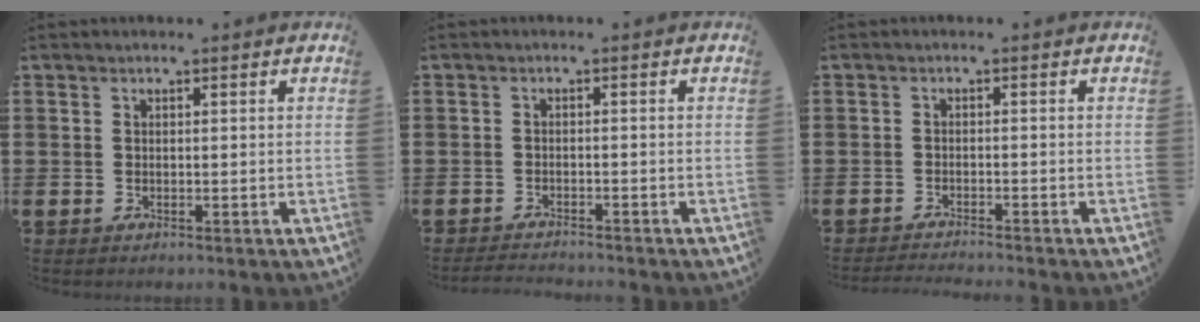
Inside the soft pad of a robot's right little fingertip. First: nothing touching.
{"total": 1.5, "force": [-1.5, -0.1, 0.1], "torque": [-0.004, 0.002, -0.030]}
{"total": 1.4, "force": [-1.3, -0.2, 0.2], "torque": [-0.003, 0.001, -0.027]}